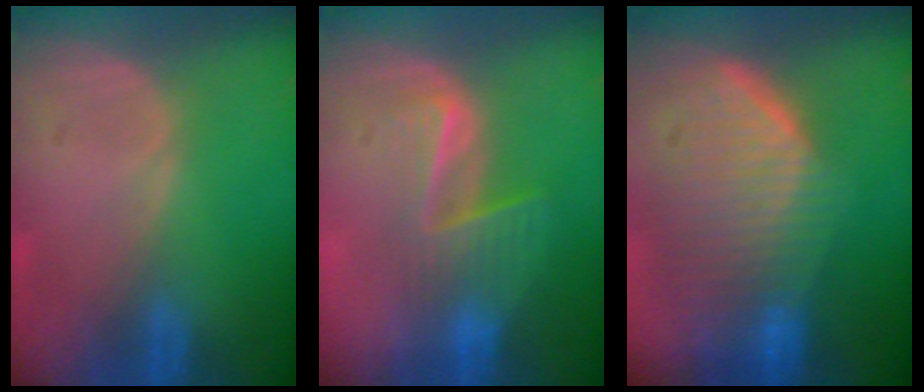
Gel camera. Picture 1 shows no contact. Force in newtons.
{"total": 6.6, "press": 5.5, "slide": 3.6}
{"total": 10.1, "press": 9.0, "slide": 4.5}